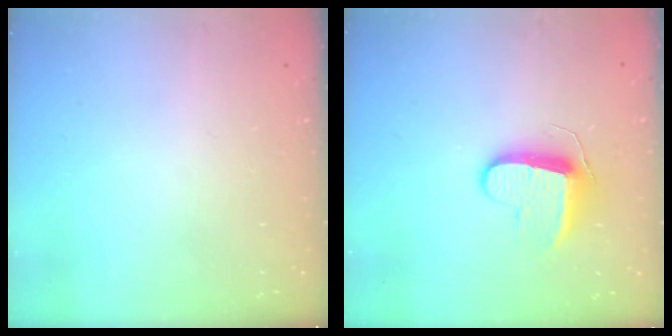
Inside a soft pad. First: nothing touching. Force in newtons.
{"total": 9.6, "press": 9.6, "slide": 0.3}